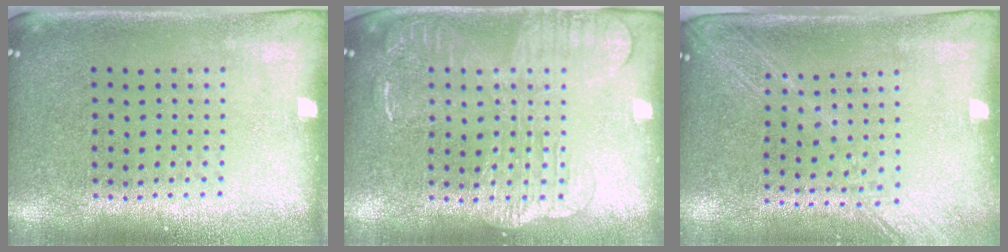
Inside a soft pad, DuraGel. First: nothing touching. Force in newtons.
{"total": 2.0, "press": 2.0, "slide": 0.4}
{"total": 2.0, "press": 1.7, "slide": 1.1}